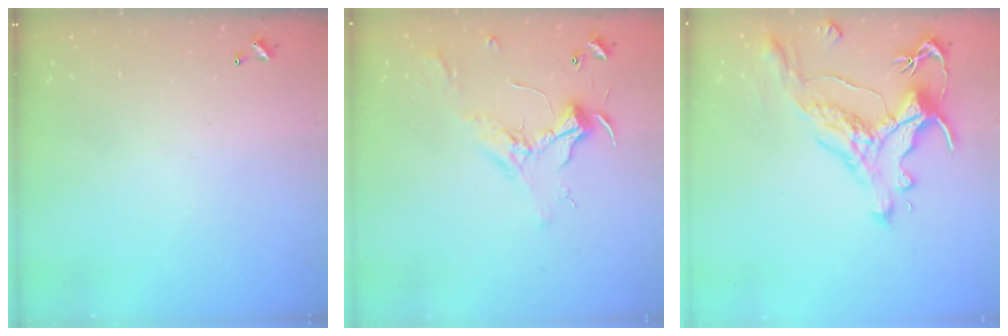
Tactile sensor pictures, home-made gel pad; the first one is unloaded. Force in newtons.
{"total": 2.3, "press": 2.2, "slide": 0.7}
{"total": 1.7, "press": 1.2, "slide": 1.1}